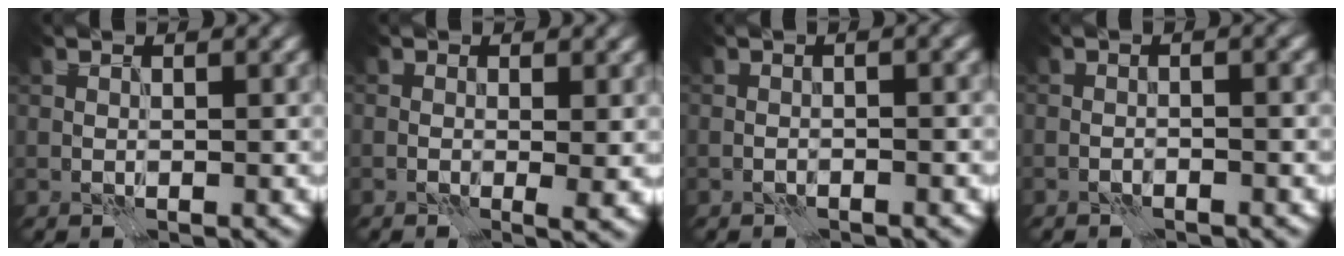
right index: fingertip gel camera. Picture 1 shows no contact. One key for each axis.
{"total": 1.8, "fx": 0.3, "fy": 0.5, "fz": 1.7, "tx": -0.015, "ty": -0.008, "tz": 0.007}
{"total": 2.6, "fx": 0.3, "fy": 1.0, "fz": 2.4, "tx": -0.009, "ty": 0.005, "tz": -0.011}
{"total": 2.4, "fx": -0.1, "fy": 0.9, "fz": 2.2, "tx": -0.010, "ty": 0.004, "tz": -0.017}